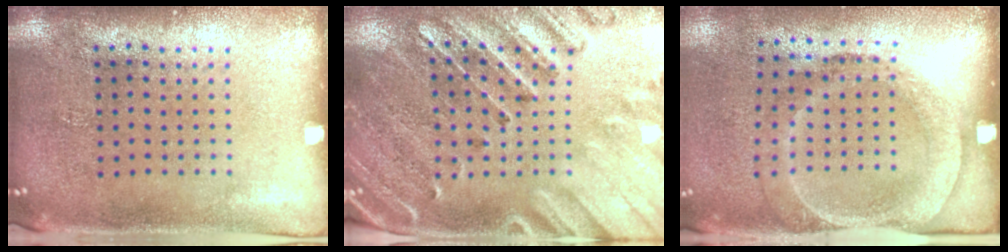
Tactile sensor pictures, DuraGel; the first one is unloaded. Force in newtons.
{"total": 2.9, "press": 2.7, "slide": 1.0}
{"total": 1.8, "press": 1.2, "slide": 1.4}